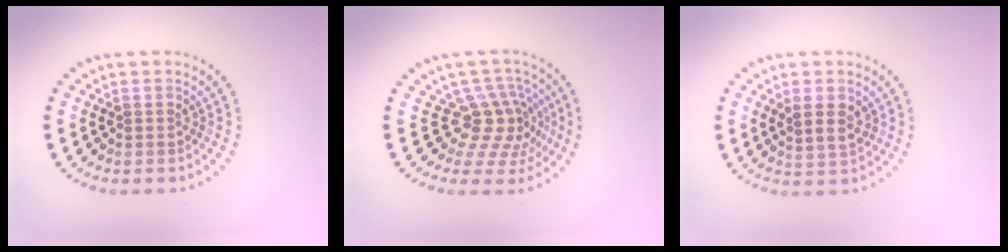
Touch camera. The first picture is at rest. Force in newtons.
{"total": 4.2, "press": 3.1, "slide": 2.9}
{"total": 2.4, "press": 2.3, "slide": 0.9}